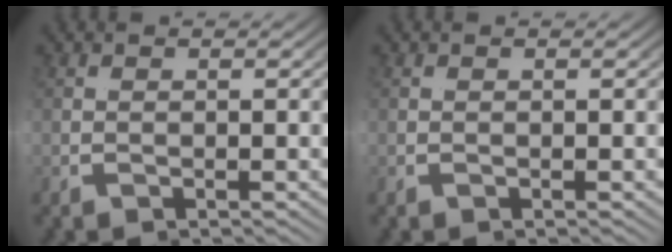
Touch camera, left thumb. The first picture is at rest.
{"total": 0.0}